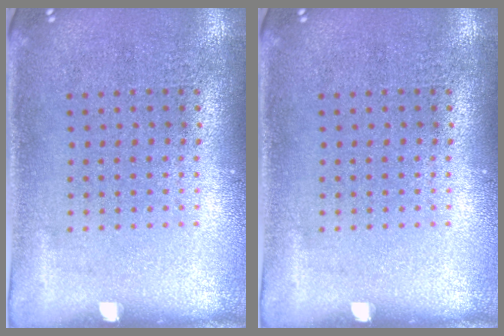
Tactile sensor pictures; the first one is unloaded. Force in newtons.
{"total": 0.0}